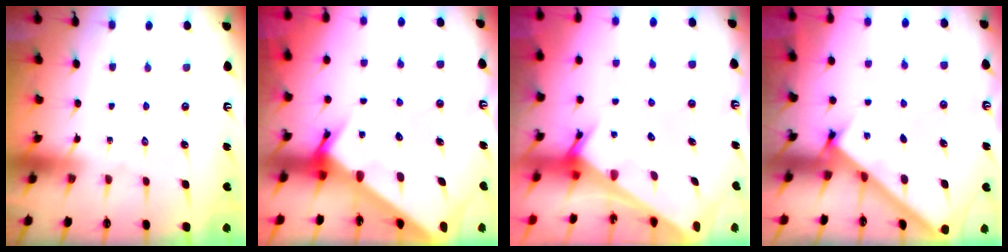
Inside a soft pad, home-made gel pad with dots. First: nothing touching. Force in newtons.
{"total": 4.4, "press": 4.4, "slide": 0.2}
{"total": 3.1, "press": 3.1, "slide": 0.2}
{"total": 2.7, "press": 2.7, "slide": 0.4}